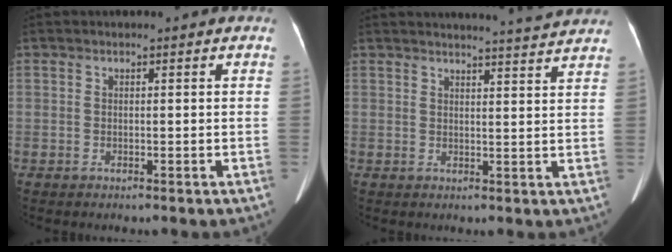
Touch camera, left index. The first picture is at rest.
{"total": 8.3, "force": [8.0, -1.1, 2.1], "torque": [-0.032, -0.004, 0.088]}